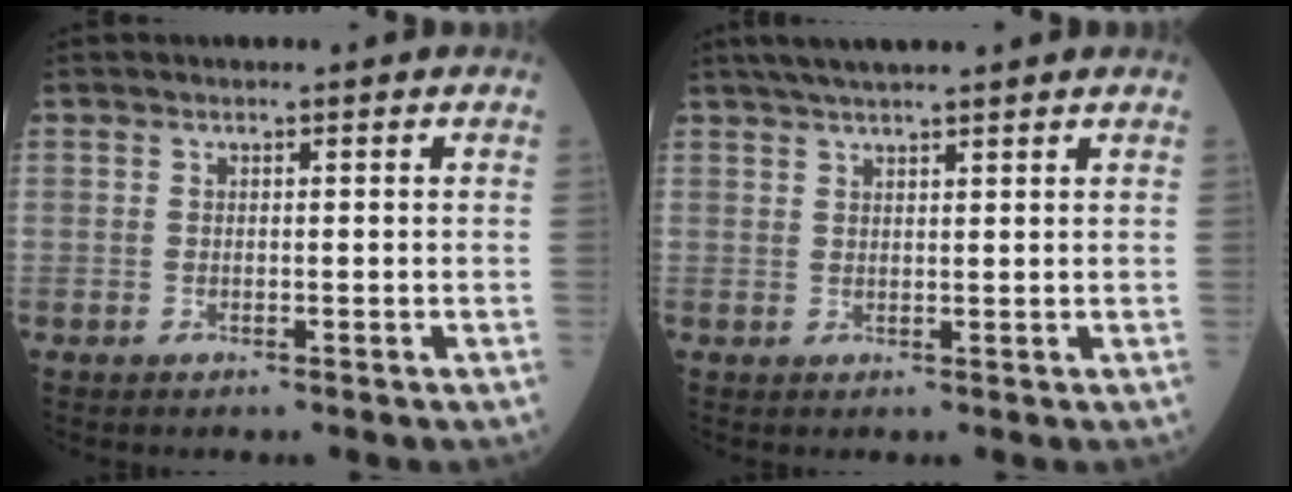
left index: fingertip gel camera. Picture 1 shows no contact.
{"total": 6.4, "force": [5.4, 0.0, 3.5], "torque": [-0.055, 0.030, 0.086]}